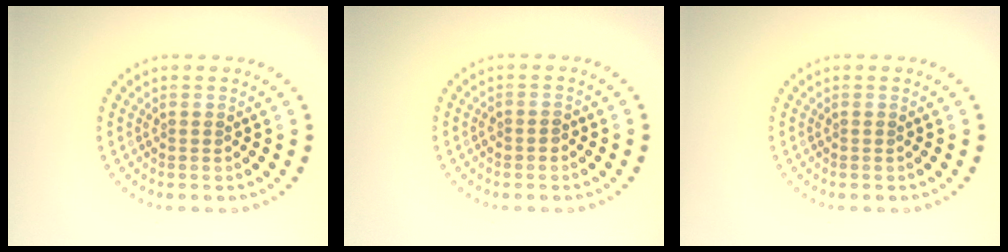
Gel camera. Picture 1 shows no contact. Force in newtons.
{"total": 0.9, "press": 0.8, "slide": 0.4}
{"total": 0.0}